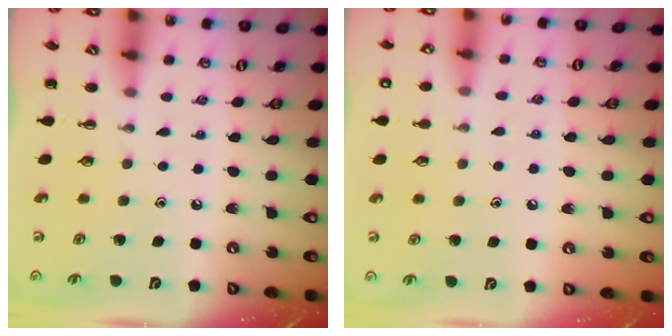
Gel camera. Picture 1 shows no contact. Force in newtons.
{"total": 7.9, "press": 7.5, "slide": 2.5}